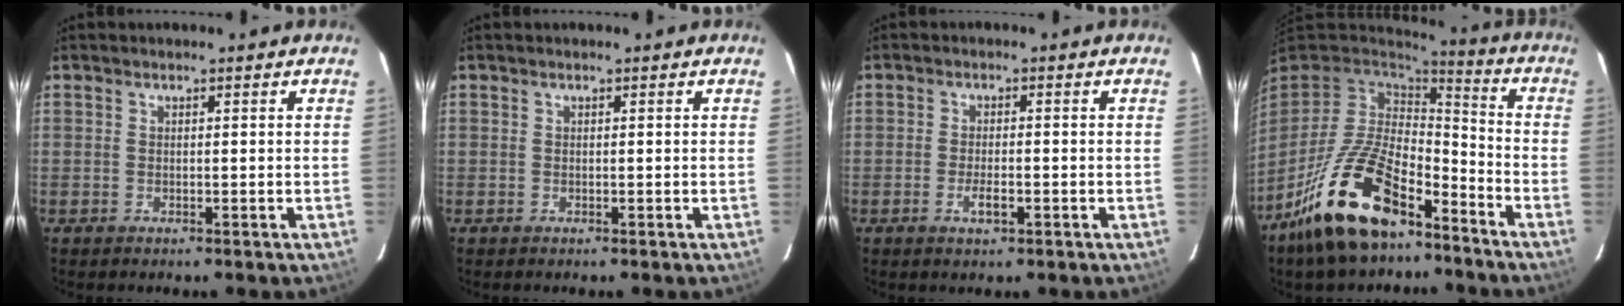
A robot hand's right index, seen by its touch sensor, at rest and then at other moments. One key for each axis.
{"total": 0.0}
{"total": 3.0, "fx": -1.3, "fy": 1.0, "fz": 2.6, "tx": -0.053, "ty": -0.005, "tz": -0.023}
{"total": 20.0, "fx": -12.9, "fy": 8.6, "fz": 12.7, "tx": -0.261, "ty": -0.013, "tz": -0.227}